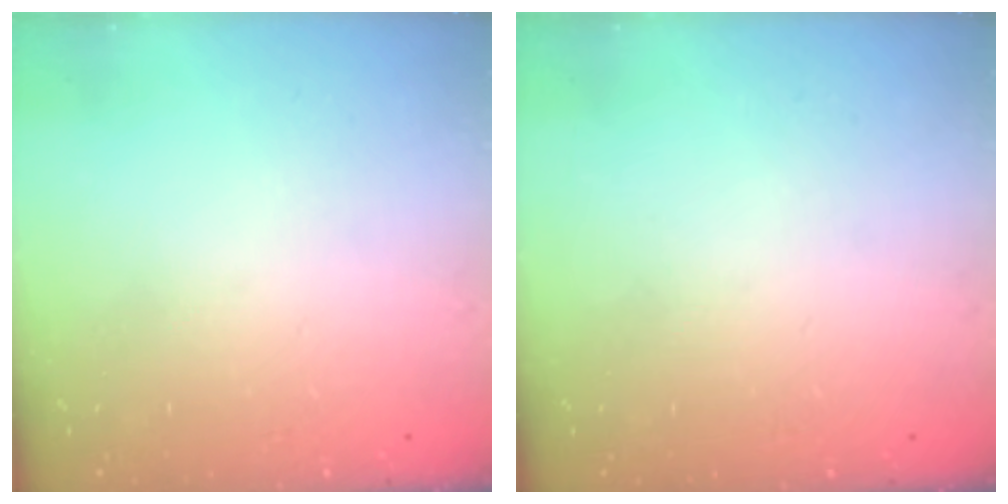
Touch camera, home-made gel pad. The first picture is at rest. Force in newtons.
{"total": 0.0}